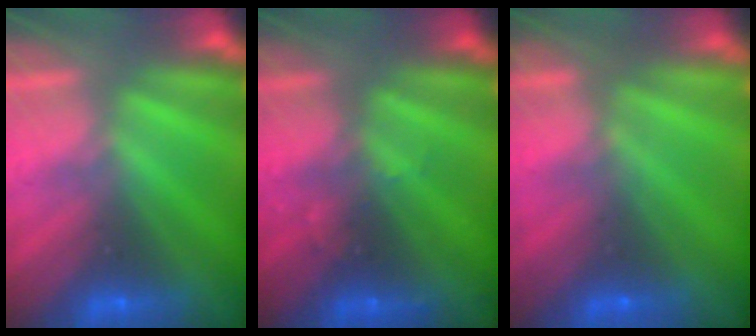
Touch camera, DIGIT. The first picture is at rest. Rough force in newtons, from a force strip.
{"total": 3.0}
{"total": 7.7}